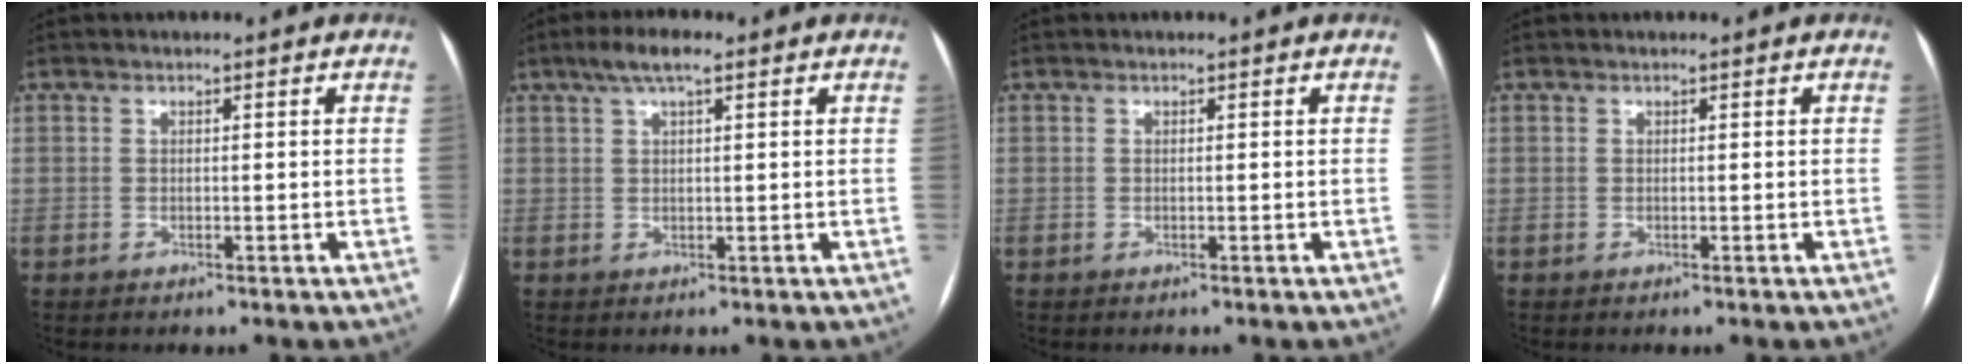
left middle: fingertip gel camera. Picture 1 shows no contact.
{"total": 4.2, "force": [2.6, 0.7, 3.3], "torque": [-0.066, 0.019, 0.046]}
{"total": 0.0}
{"total": 0.0}